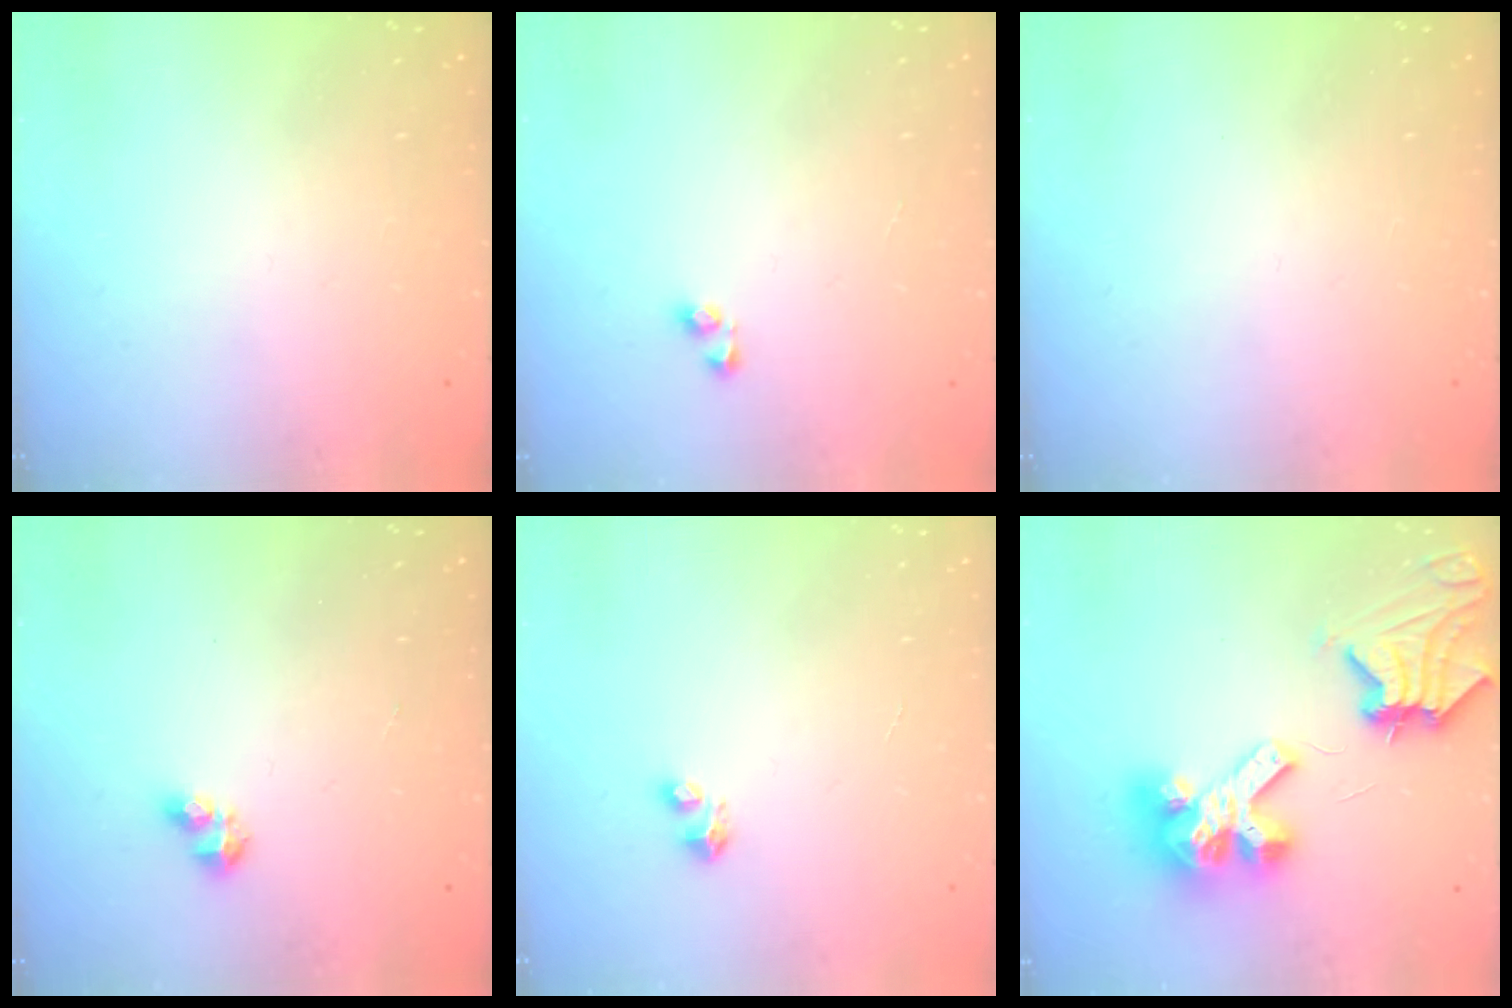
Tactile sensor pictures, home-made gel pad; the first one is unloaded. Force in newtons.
{"total": 2.9, "press": 2.9, "slide": 0.2}
{"total": 0.0}
{"total": 2.9, "press": 2.9, "slide": 0.3}
{"total": 3.5, "press": 3.4, "slide": 0.5}
{"total": 12.4, "press": 12.3, "slide": 1.4}